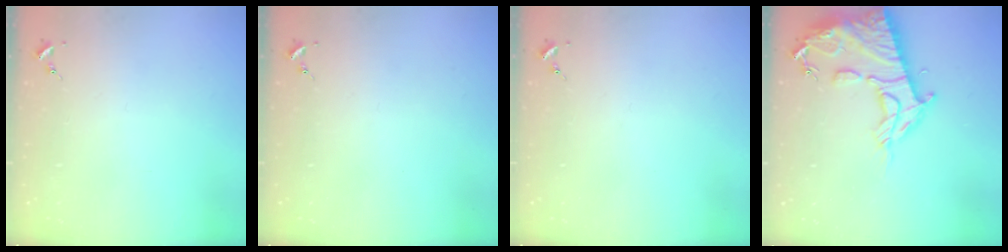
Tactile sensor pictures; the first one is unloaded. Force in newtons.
{"total": 0.0}
{"total": 0.0}
{"total": 18.2, "press": 18.1, "slide": 1.7}